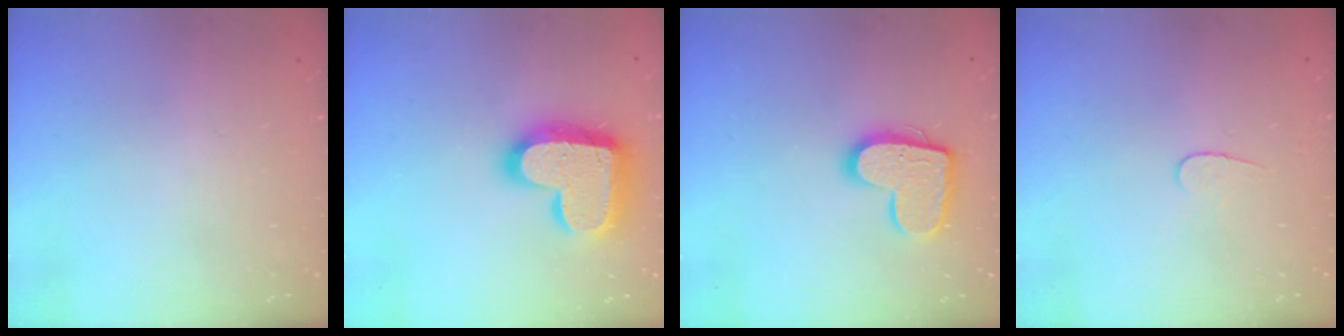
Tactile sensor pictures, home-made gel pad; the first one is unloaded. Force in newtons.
{"total": 20.5, "press": 20.4, "slide": 1.5}
{"total": 14.5, "press": 14.5, "slide": 0.8}
{"total": 4.8, "press": 4.8, "slide": 0.5}